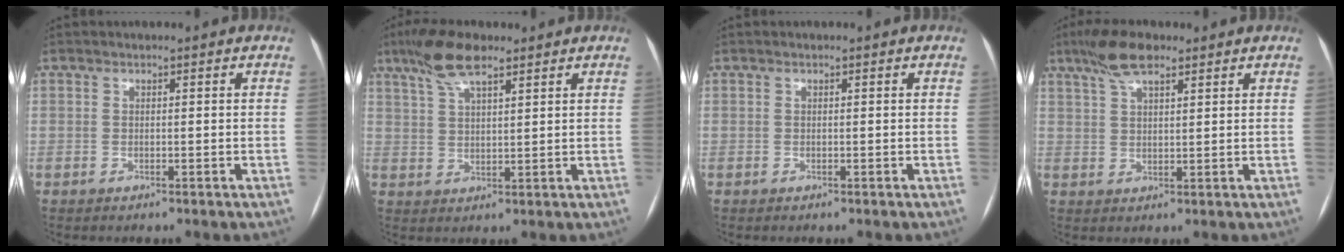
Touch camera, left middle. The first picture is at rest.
{"total": 7.6, "force": [5.4, 1.6, 5.1], "torque": [-0.109, 0.015, 0.102]}
{"total": 0.0}
{"total": 6.6, "force": [4.7, 1.7, 4.4], "torque": [-0.094, 0.015, 0.087]}